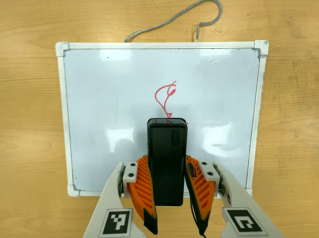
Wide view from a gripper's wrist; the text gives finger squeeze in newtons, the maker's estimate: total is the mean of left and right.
{"total": 8.1, "left": 6.1, "right": 10.0}